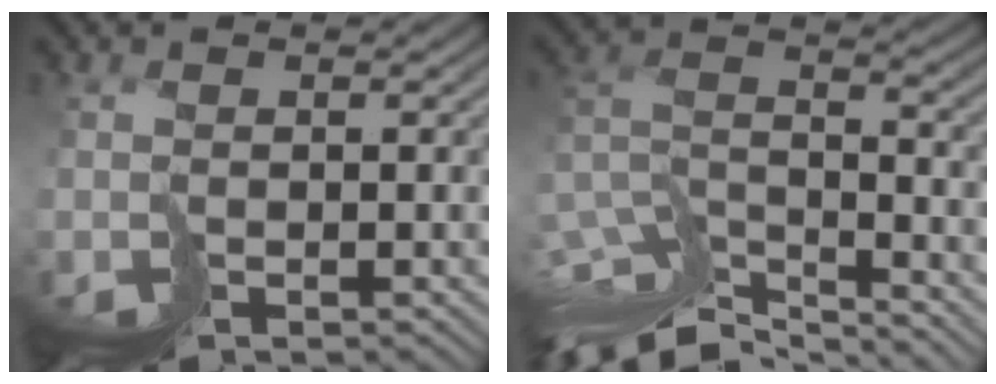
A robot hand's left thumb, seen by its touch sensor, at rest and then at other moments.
{"total": 12.0, "force": [-10.3, 2.9, 5.4], "torque": [-0.130, -0.003, -0.175]}